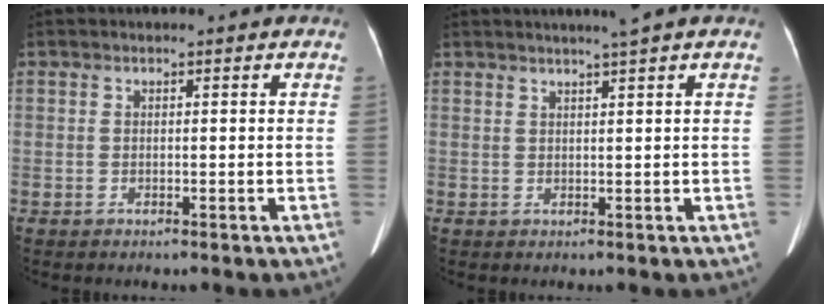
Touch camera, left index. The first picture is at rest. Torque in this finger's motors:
{"motor_torque": [0.21, -0.27, 0.06, 0.05]}